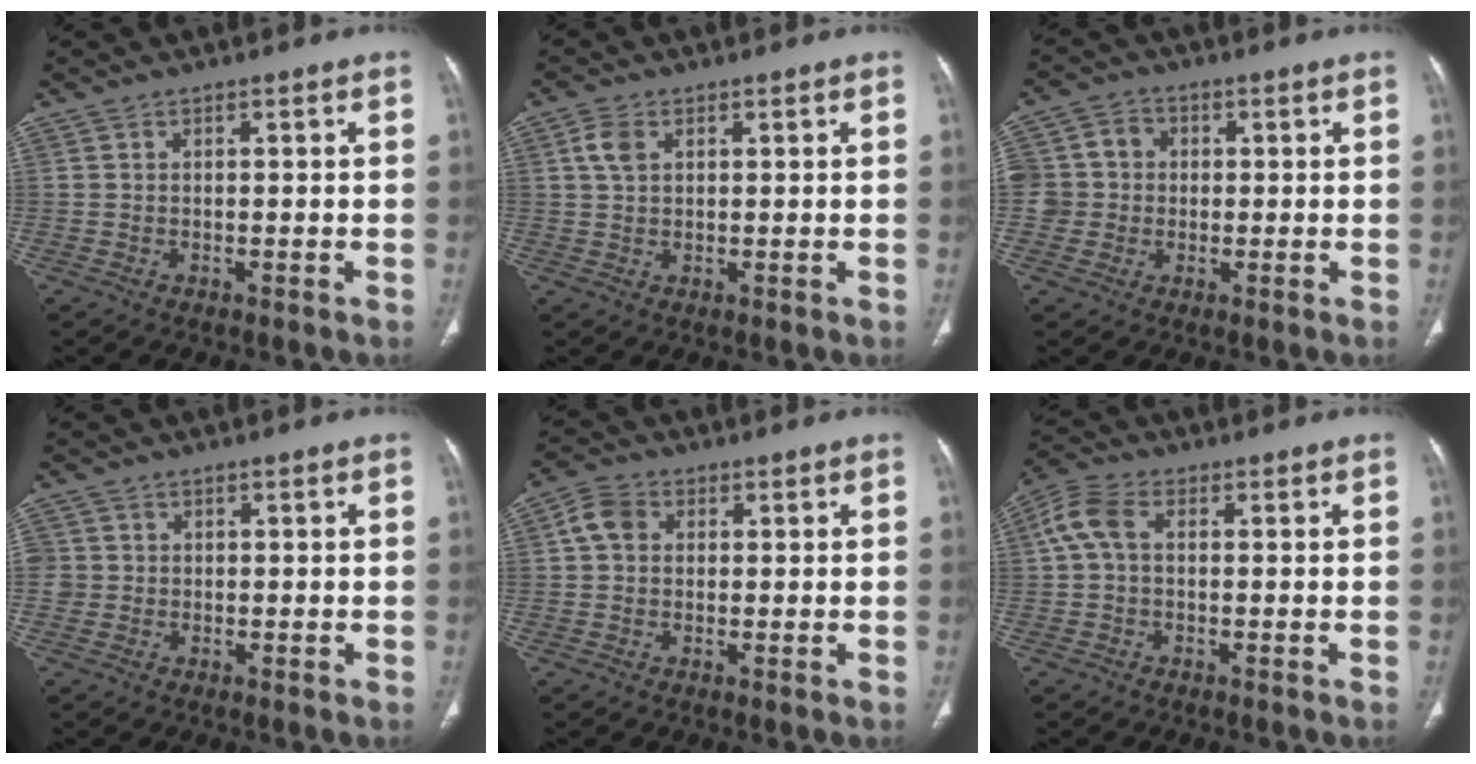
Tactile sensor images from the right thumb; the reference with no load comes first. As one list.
[{"total": 3.6, "force": [1.3, 2.3, 2.4], "torque": [-0.051, 0.005, 0.027]}, {"total": 8.9, "force": [0.1, 8.4, 3.1], "torque": [-0.047, 0.023, 0.001]}, {"total": 3.2, "force": [-0.1, 3.2, 0.5], "torque": [0.005, 0.009, -0.002]}, {"total": 4.7, "force": [0.8, 3.9, 2.6], "torque": [-0.043, 0.012, 0.009]}, {"total": 5.9, "force": [0.5, 3.7, 4.6], "torque": [-0.101, 0.019, 0.002]}]